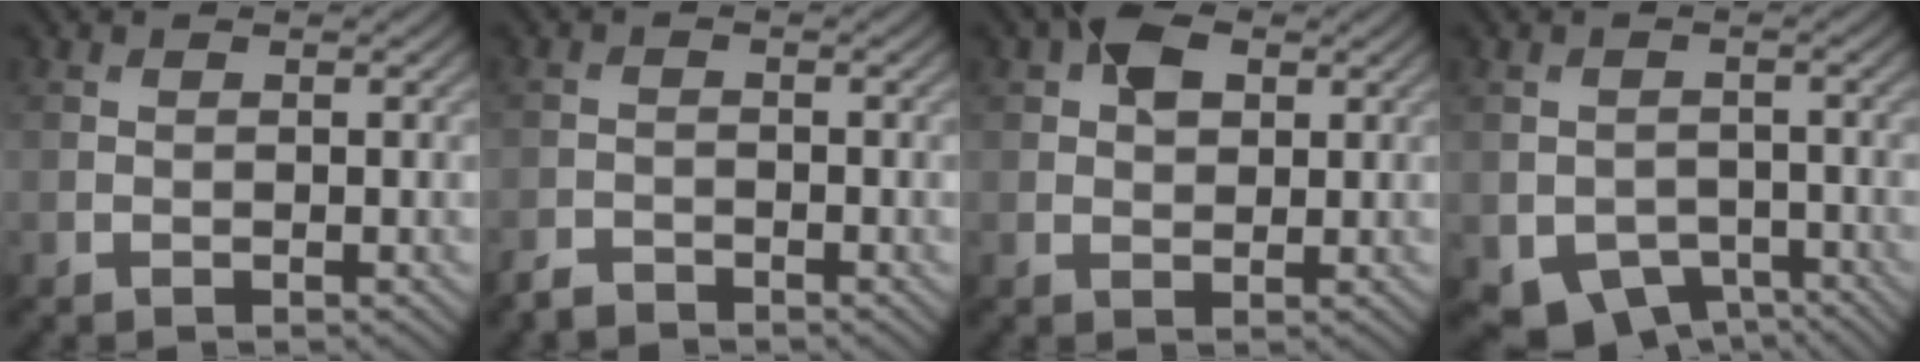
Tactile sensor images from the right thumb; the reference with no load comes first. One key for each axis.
{"total": 2.0, "fx": -1.9, "fy": 0.5, "fz": 0.4, "tx": -0.009, "ty": -0.004, "tz": -0.043}
{"total": 4.1, "fx": 1.6, "fy": 2.6, "fz": 2.8, "tx": -0.050, "ty": 0.009, "tz": 0.022}
{"total": 5.6, "fx": -3.4, "fy": 3.7, "fz": 2.5, "tx": -0.046, "ty": -0.023, "tz": -0.047}